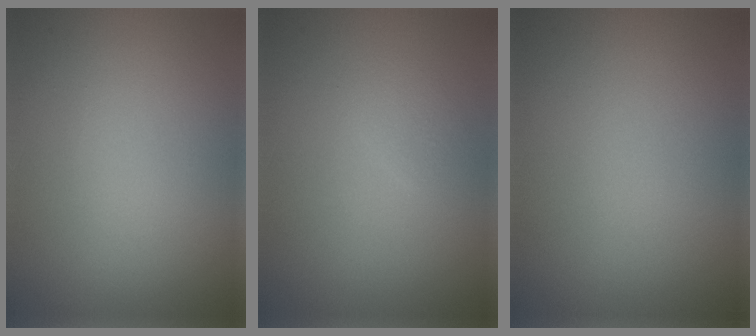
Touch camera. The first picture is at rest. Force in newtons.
{"total": 0.9, "press": 0.9, "slide": 0.1}
{"total": 0.0}